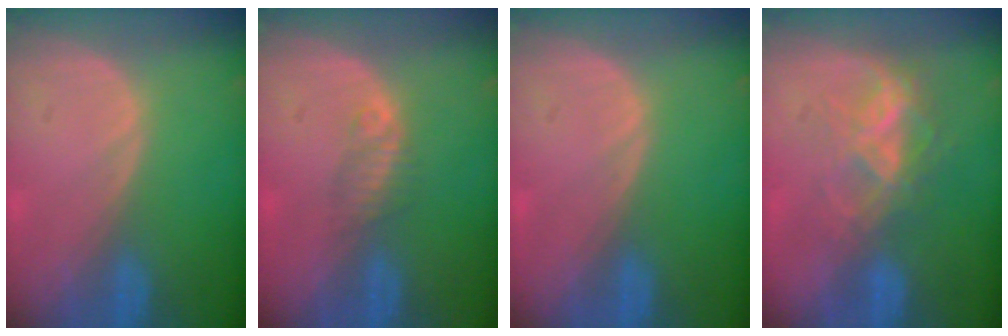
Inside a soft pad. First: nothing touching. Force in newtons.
{"total": 2.2, "press": 1.9, "slide": 1.0}
{"total": 0.0}
{"total": 7.1, "press": 6.0, "slide": 3.7}